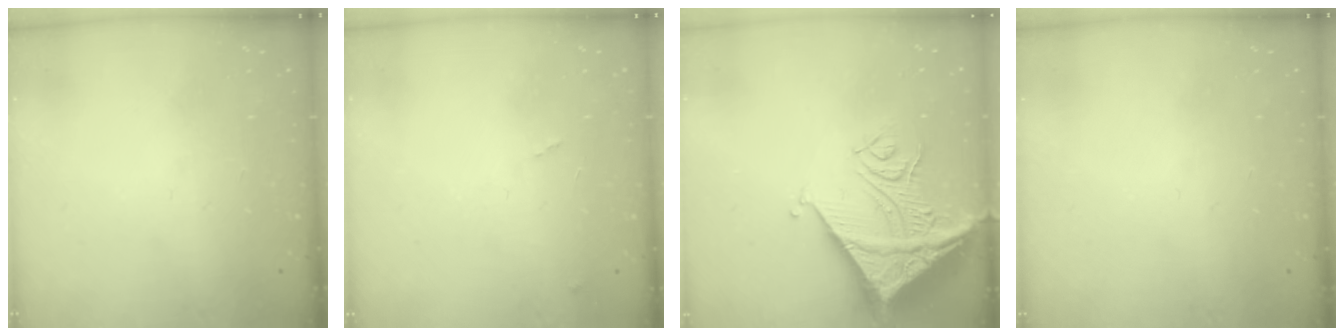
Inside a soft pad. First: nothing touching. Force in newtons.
{"total": 6.8, "press": 6.8, "slide": 0.6}
{"total": 18.3, "press": 18.1, "slide": 2.4}
{"total": 0.0}